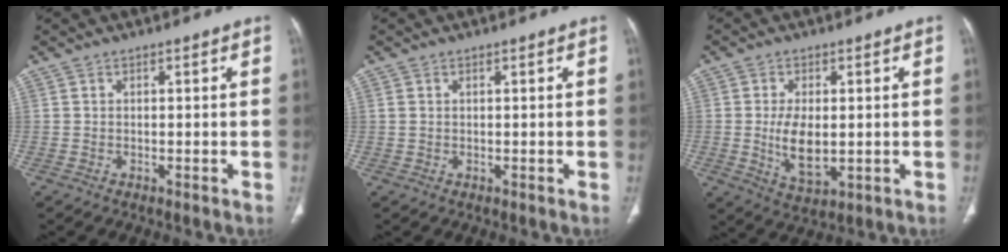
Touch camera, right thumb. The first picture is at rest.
{"total": 0.8, "force": [0.3, 0.5, 0.5], "torque": [-0.013, 0.007, 0.010]}
{"total": 8.0, "force": [-0.3, 4.3, 6.8], "torque": [-0.118, -0.013, 0.007]}